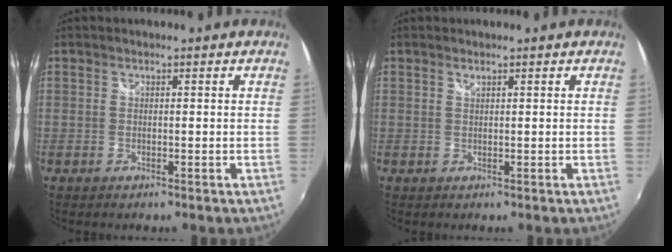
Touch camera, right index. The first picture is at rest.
{"total": 0.5, "force": [0.4, 0.1, 0.3], "torque": [-0.003, 0.001, 0.007]}